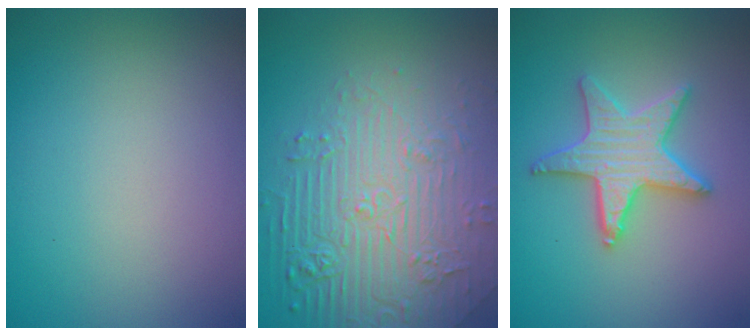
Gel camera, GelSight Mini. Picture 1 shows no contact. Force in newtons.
{"total": 8.1, "press": 5.8, "slide": 5.7}
{"total": 5.1, "press": 5.0, "slide": 0.9}